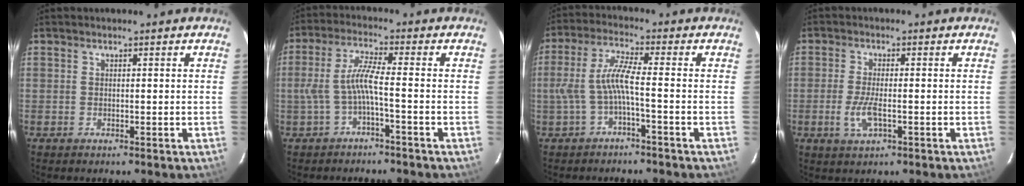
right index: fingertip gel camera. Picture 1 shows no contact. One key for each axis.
{"total": 5.6, "fx": -2.1, "fy": -0.1, "fz": 5.2, "tx": -0.124, "ty": 0.008, "tz": -0.035}
{"total": 6.3, "fx": -2.1, "fy": 0.1, "fz": 5.9, "tx": -0.138, "ty": 0.007, "tz": -0.035}
{"total": 5.0, "fx": -1.6, "fy": 1.5, "fz": 4.5, "tx": -0.099, "ty": -0.007, "tz": -0.031}